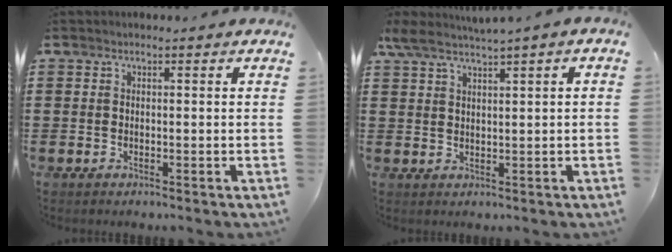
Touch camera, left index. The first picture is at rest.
{"total": 2.6, "force": [1.7, 0.0, 1.9], "torque": [-0.041, -0.001, 0.031]}